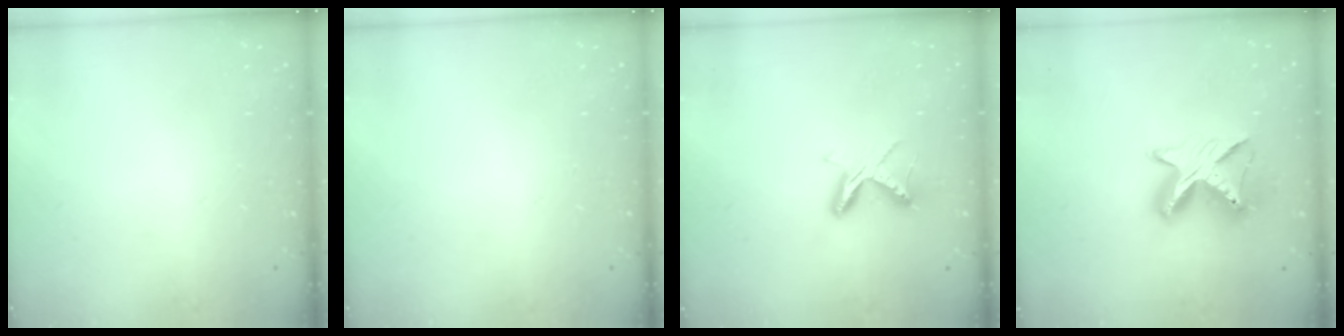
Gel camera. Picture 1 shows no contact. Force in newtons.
{"total": 0.0}
{"total": 6.1, "press": 6.1, "slide": 0.6}
{"total": 9.8, "press": 9.8, "slide": 0.6}